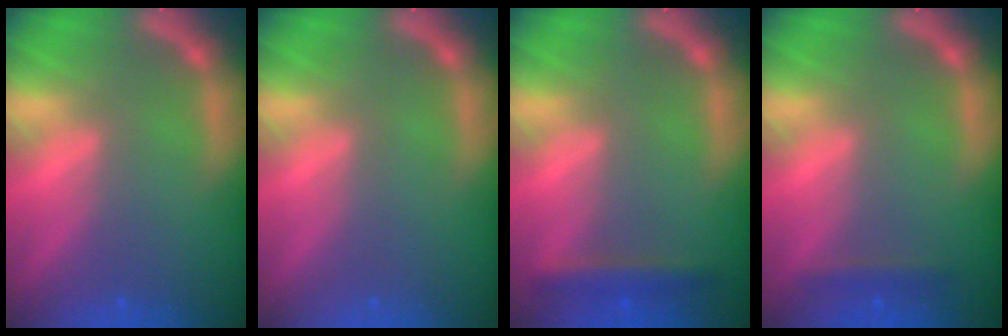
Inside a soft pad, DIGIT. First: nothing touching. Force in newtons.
{"total": 0.0}
{"total": 2.4}
{"total": 1.4}